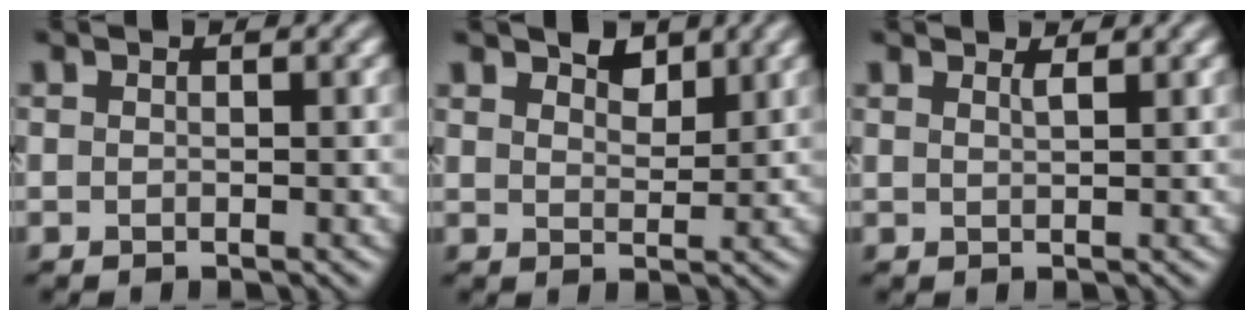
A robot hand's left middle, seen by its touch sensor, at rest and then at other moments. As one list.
[{"total": 2.7, "force": [2.3, 1.0, 0.9], "torque": [-0.010, 0.009, 0.027]}, {"total": 0.8, "force": [0.8, 0.0, 0.2], "torque": [0.001, 0.006, 0.014]}]